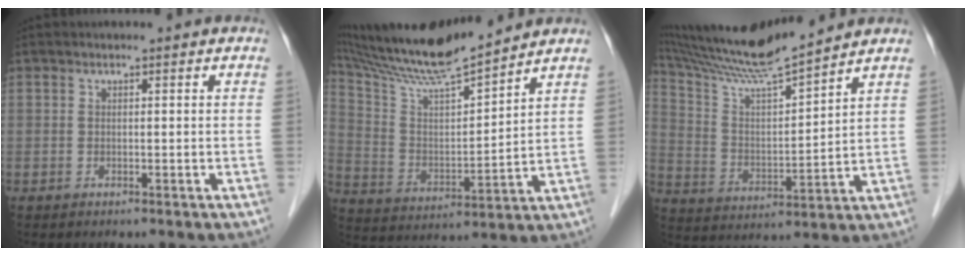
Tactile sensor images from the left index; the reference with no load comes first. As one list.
[{"total": 15.4, "force": [13.9, -0.1, 6.5], "torque": [-0.130, 0.006, 0.257]}, {"total": 13.7, "force": [12.7, -1.4, 5.0], "torque": [-0.107, 0.005, 0.233]}]